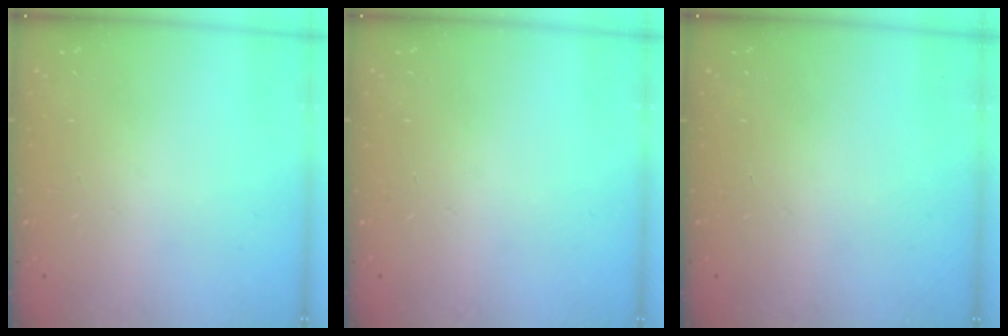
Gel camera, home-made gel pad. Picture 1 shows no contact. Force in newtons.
{"total": 0.0}
{"total": 0.0}